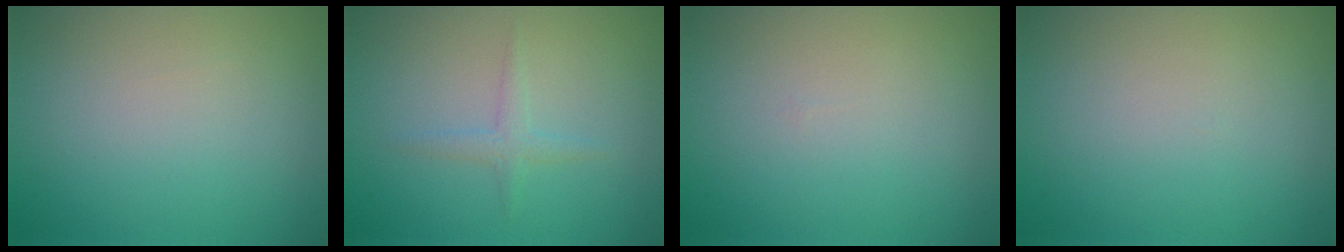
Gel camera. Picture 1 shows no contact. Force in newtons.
{"total": 1.2, "press": 1.2, "slide": 0.0}
{"total": 0.0}
{"total": 0.0}